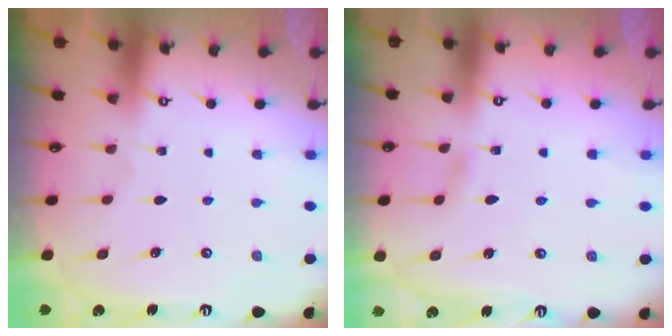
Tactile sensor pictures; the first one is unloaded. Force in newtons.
{"total": 2.4, "press": 2.4, "slide": 0.3}